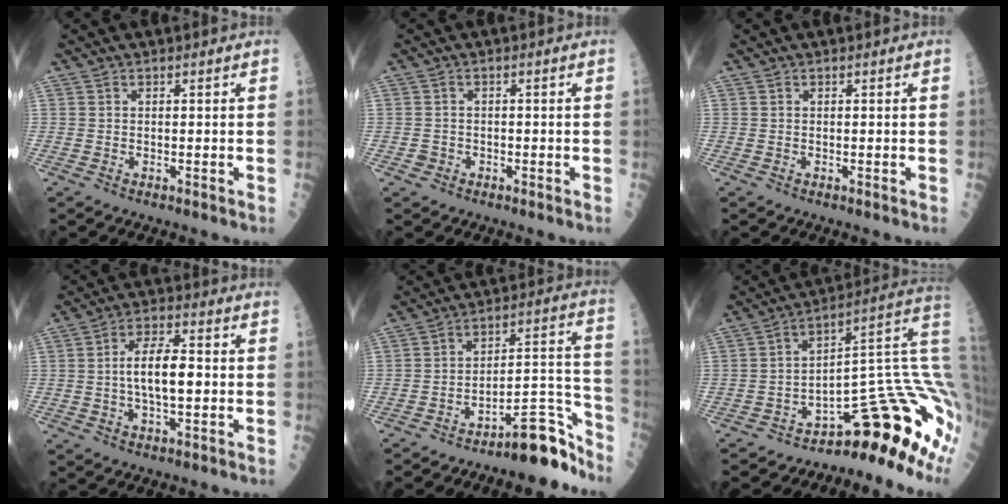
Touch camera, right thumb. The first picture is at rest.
{"total": 1.3, "force": [-0.6, 1.1, 0.1], "torque": [0.007, 0.007, -0.012]}
{"total": 0.0}
{"total": 9.0, "force": [-0.2, 3.5, 8.3], "torque": [-0.142, 0.013, -0.008]}
{"total": 13.0, "force": [-10.1, 3.3, 7.5], "torque": [-0.074, 0.118, -0.158]}
{"total": 15.7, "force": [-8.3, 4.1, 12.6], "torque": [-0.082, 0.122, -0.118]}